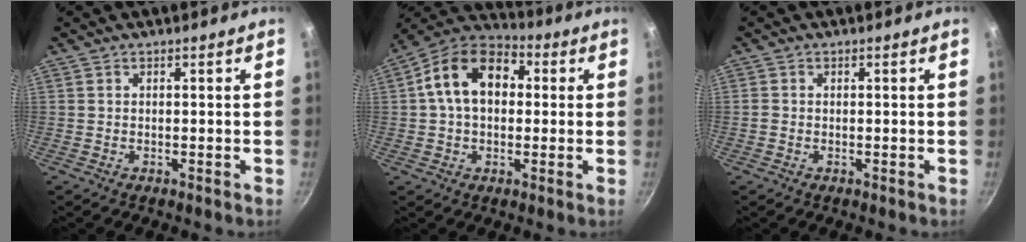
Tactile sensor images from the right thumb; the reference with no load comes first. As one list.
[{"total": 13.8, "force": [2.0, 9.7, 9.7], "torque": [-0.130, 0.031, 0.012]}, {"total": 1.0, "force": [-0.2, 0.9, 0.4], "torque": [-0.009, 0.002, -0.006]}]